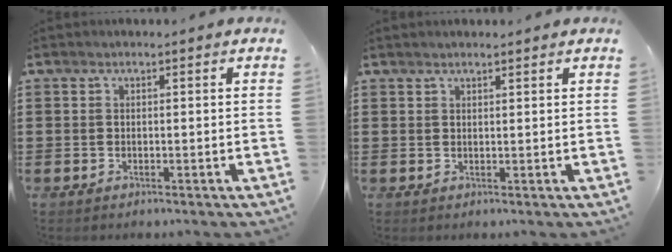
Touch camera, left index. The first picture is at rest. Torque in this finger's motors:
{"motor_torque": [0.91, -1.22, -0.56, -0.09]}